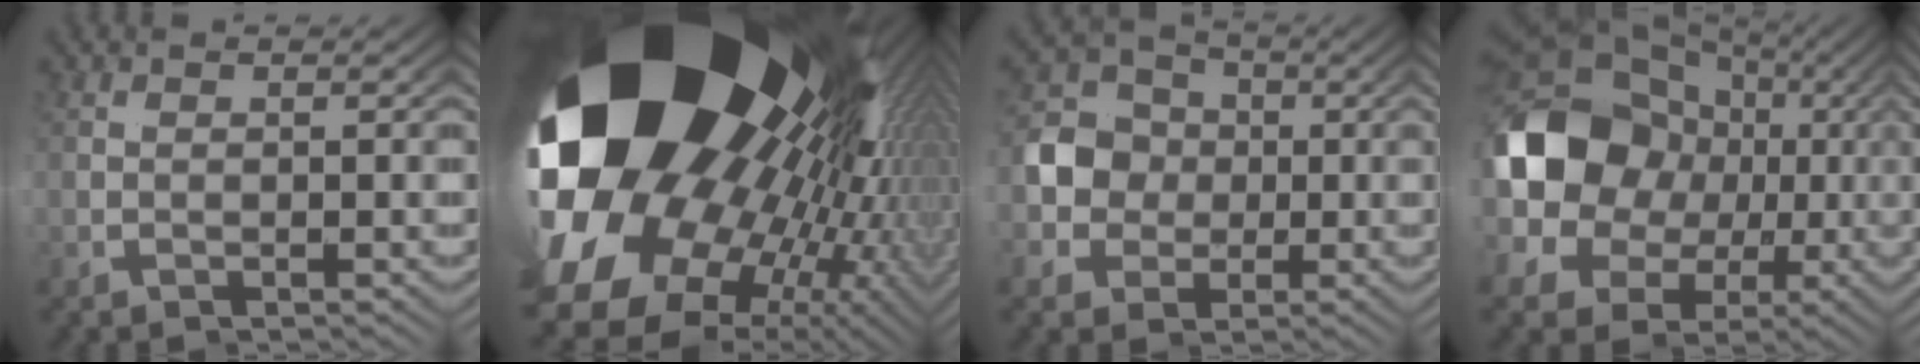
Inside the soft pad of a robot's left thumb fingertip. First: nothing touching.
{"total": 39.4, "force": [1.3, 22.5, 32.3], "torque": [-0.499, -0.017, 0.017]}
{"total": 9.3, "force": [0.8, 7.4, 5.5], "torque": [-0.110, -0.008, 0.007]}
{"total": 13.3, "force": [0.2, 9.1, 9.7], "torque": [-0.173, -0.009, 0.007]}